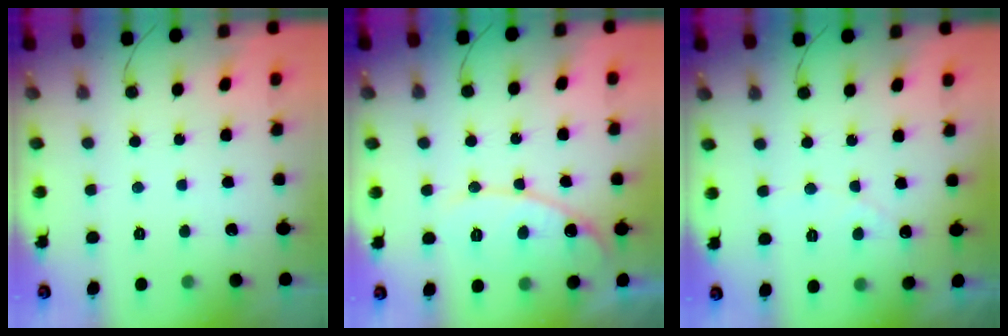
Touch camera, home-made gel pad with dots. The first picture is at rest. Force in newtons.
{"total": 11.1, "press": 11.1, "slide": 0.9}
{"total": 2.8, "press": 2.8, "slide": 0.1}